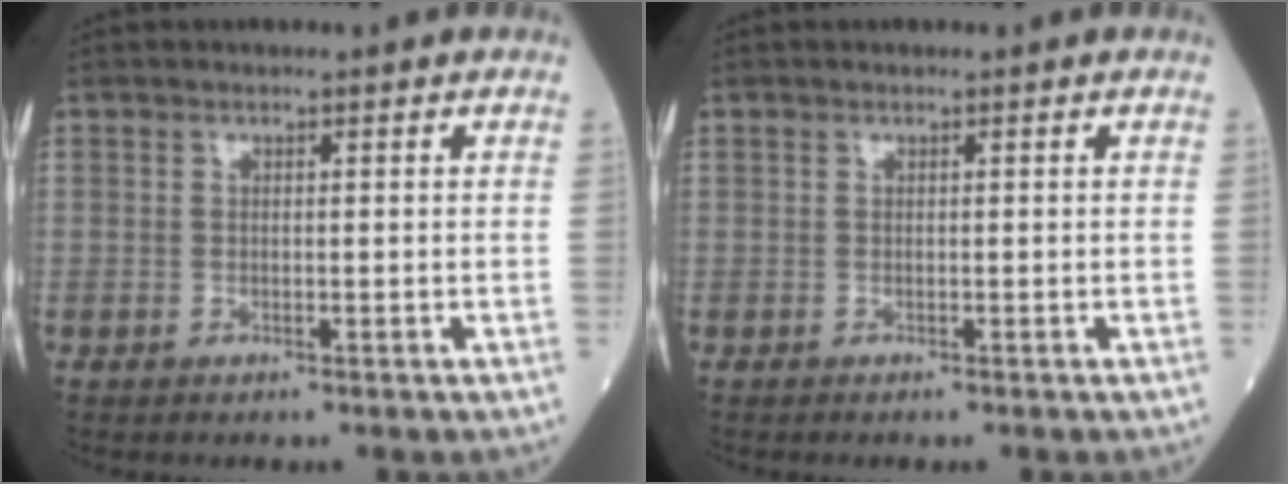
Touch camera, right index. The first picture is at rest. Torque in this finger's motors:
{"motor_torque": [-0.04, 0.01, -0.08, -0.01]}